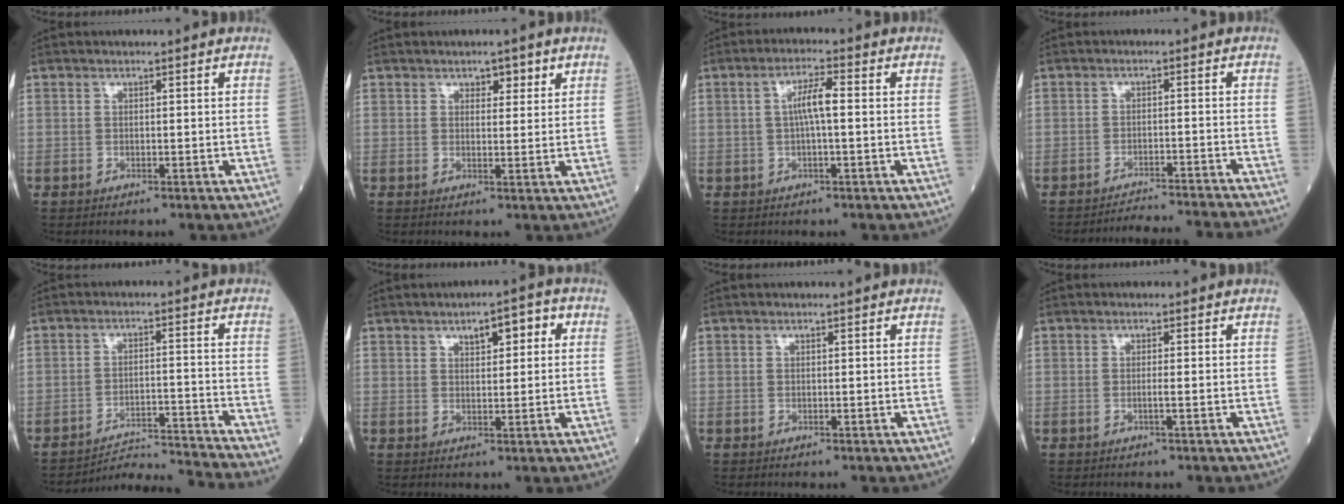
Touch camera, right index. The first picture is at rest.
{"total": 2.4, "force": [1.5, 1.3, 1.4], "torque": [-0.013, 0.001, 0.022]}
{"total": 4.2, "force": [0.2, 0.5, 4.2], "torque": [-0.079, 0.011, 0.003]}
{"total": 10.6, "force": [-10.2, -2.0, 2.3], "torque": [-0.008, -0.017, -0.141]}
{"total": 10.1, "force": [-9.5, -3.6, -0.2], "torque": [0.003, 0.001, -0.155]}
{"total": 4.7, "force": [1.9, 1.8, 4.0], "torque": [-0.055, 0.017, 0.027]}
{"total": 0.0}
{"total": 1.0, "force": [-0.3, -0.2, 0.9], "torque": [-0.018, 0.000, -0.008]}